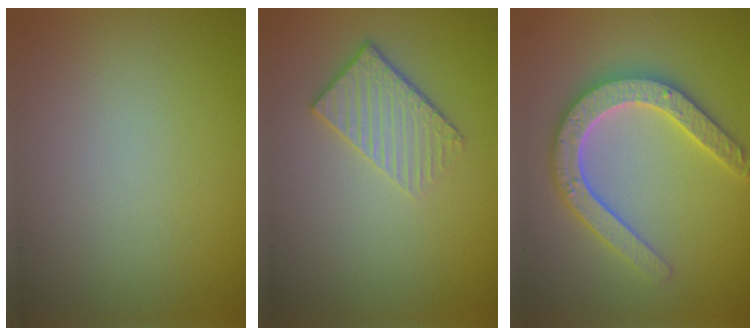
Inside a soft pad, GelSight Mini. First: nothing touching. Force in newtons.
{"total": 3.3, "press": 2.8, "slide": 1.7}
{"total": 5.3, "press": 5.2, "slide": 1.0}